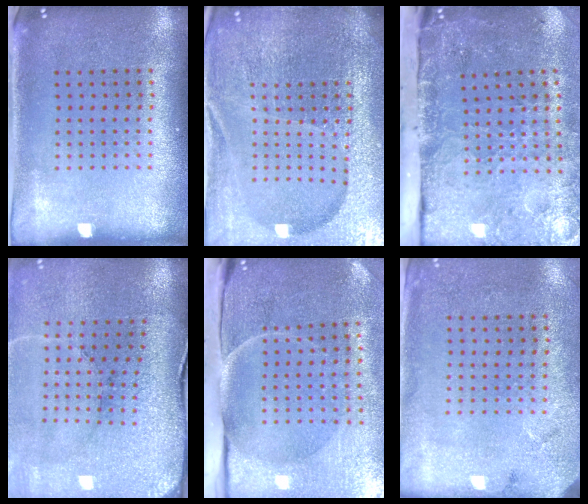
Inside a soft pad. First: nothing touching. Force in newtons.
{"total": 6.3, "press": 5.5, "slide": 3.1}
{"total": 5.0, "press": 3.7, "slide": 3.4}
{"total": 3.7, "press": 3.6, "slide": 0.7}
{"total": 5.1, "press": 4.0, "slide": 3.1}
{"total": 2.7, "press": 2.2, "slide": 1.6}